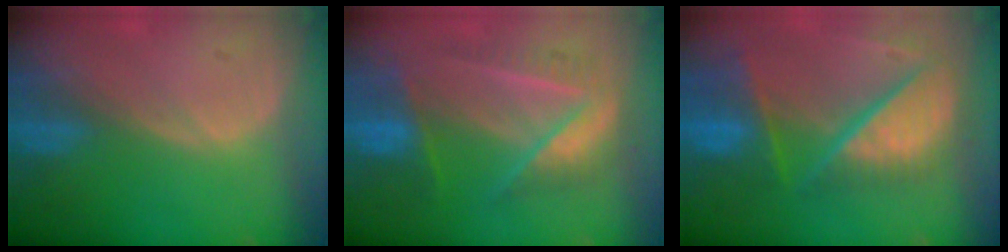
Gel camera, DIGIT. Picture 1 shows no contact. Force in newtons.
{"total": 7.8, "press": 7.6, "slide": 1.8}
{"total": 11.5, "press": 9.6, "slide": 6.4}